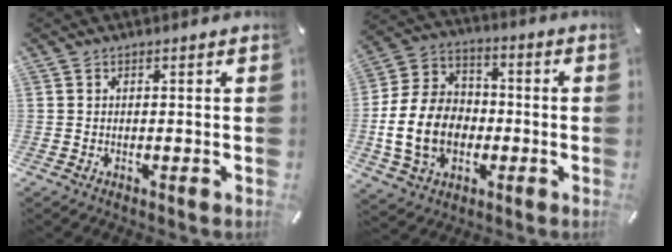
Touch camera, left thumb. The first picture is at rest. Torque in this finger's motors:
{"motor_torque": [0.26, 1.47, 1.34, -0.64, 0.63]}